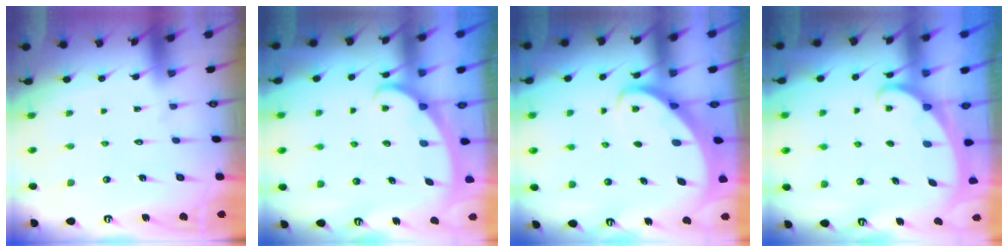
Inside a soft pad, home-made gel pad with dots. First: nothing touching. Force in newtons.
{"total": 2.5, "press": 2.5, "slide": 0.3}
{"total": 2.8, "press": 2.8, "slide": 0.4}
{"total": 2.4, "press": 2.4, "slide": 0.3}